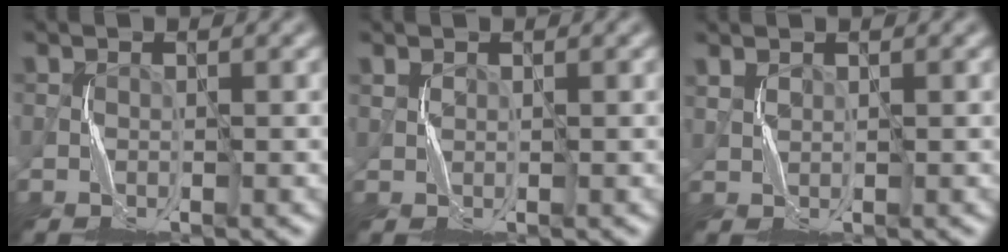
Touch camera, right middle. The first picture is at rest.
{"total": 0.5, "force": [0.4, 0.3, 0.1], "torque": [-0.009, -0.003, 0.011]}
{"total": 1.0, "force": [0.8, 0.4, 0.4], "torque": [-0.017, -0.002, 0.020]}